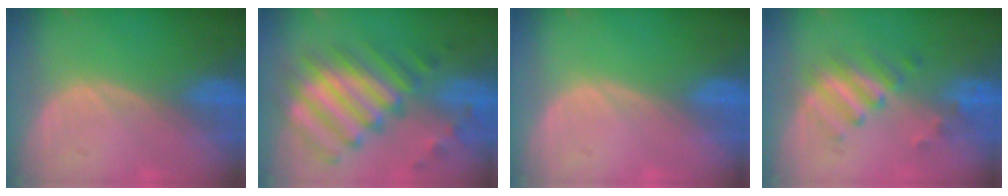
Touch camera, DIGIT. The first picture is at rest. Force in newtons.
{"total": 10.7, "press": 10.2, "slide": 3.2}
{"total": 0.0}
{"total": 5.1, "press": 5.0, "slide": 1.0}